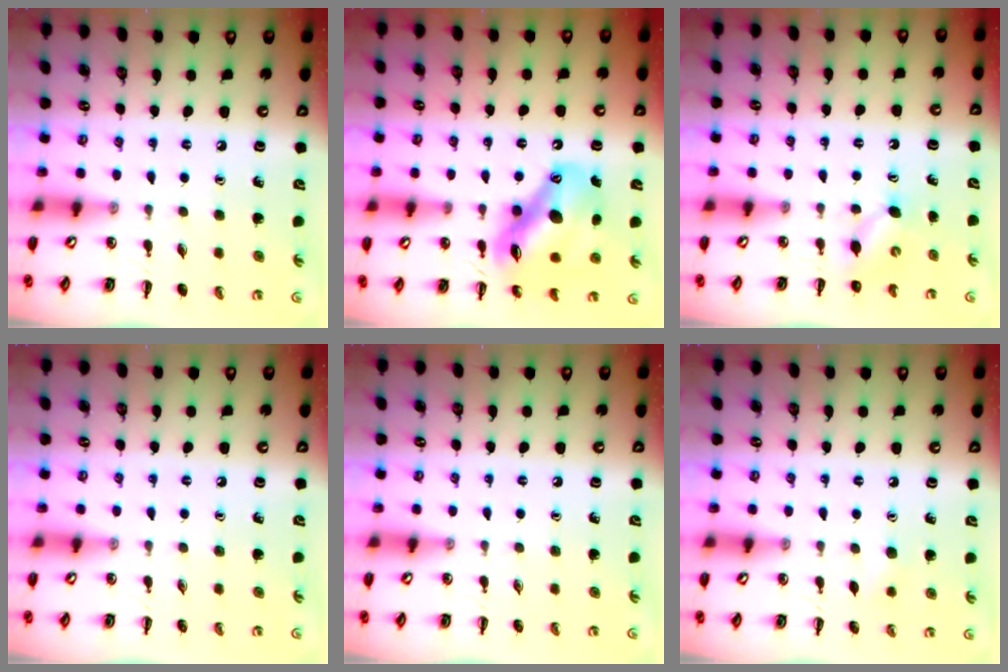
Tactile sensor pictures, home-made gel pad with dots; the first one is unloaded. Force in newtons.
{"total": 14.7, "press": 14.1, "slide": 4.2}
{"total": 3.9, "press": 3.8, "slide": 1.1}
{"total": 0.0}
{"total": 0.0}
{"total": 4.4, "press": 4.3, "slide": 1.0}